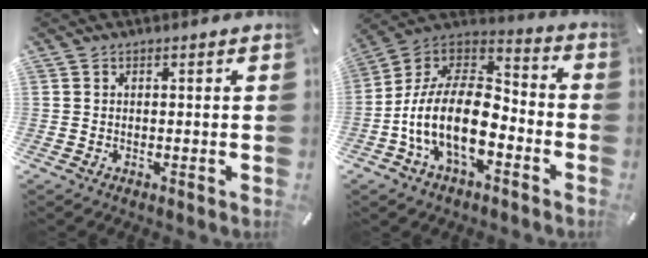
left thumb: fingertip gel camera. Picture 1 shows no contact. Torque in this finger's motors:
{"motor_torque": [1.79, 2.20, 1.91, 0.86, 0.34]}